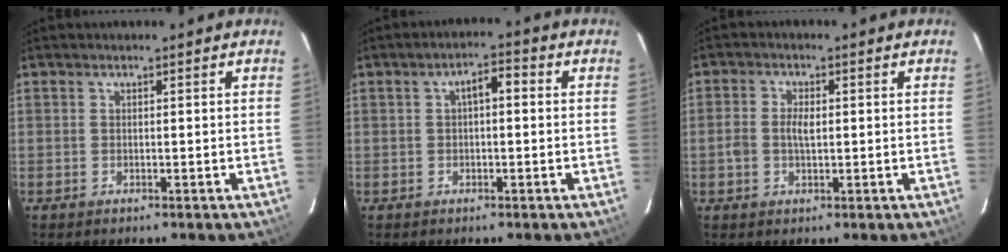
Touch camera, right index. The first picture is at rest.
{"total": 3.5, "force": [0.4, 1.5, 3.1], "torque": [-0.053, 0.015, 0.006]}
{"total": 3.5, "force": [-0.2, 2.0, 2.9], "torque": [-0.059, 0.005, -0.005]}